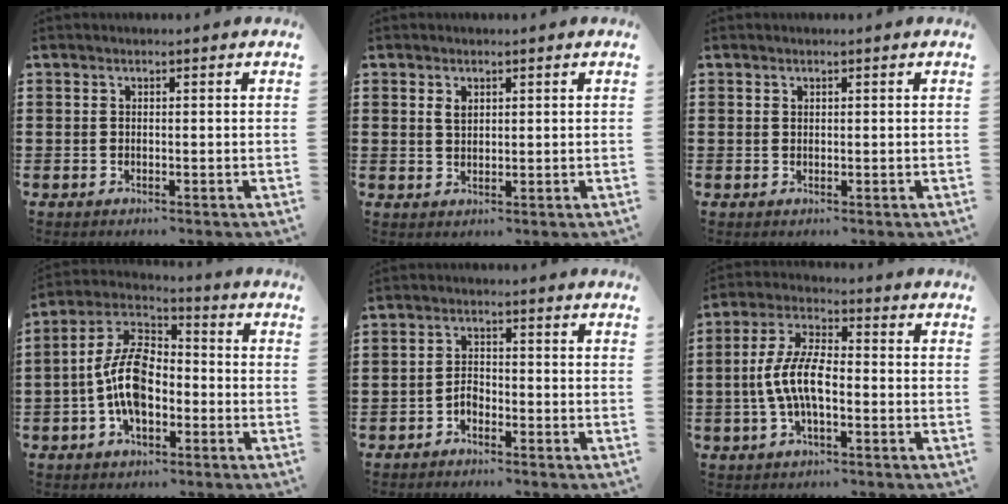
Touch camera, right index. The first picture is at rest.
{"total": 1.7, "force": [0.8, 1.0, 1.0], "torque": [-0.024, 0.004, 0.014]}
{"total": 0.5, "force": [0.3, 0.4, 0.1], "torque": [-0.004, 0.001, 0.007]}
{"total": 10.7, "force": [-2.5, 6.0, 8.5], "torque": [-0.203, 0.006, -0.054]}
{"total": 2.2, "force": [-1.6, 1.3, 0.9], "torque": [-0.022, 0.007, -0.033]}
{"total": 8.2, "force": [-1.6, 3.3, 7.3], "torque": [-0.167, -0.004, -0.036]}